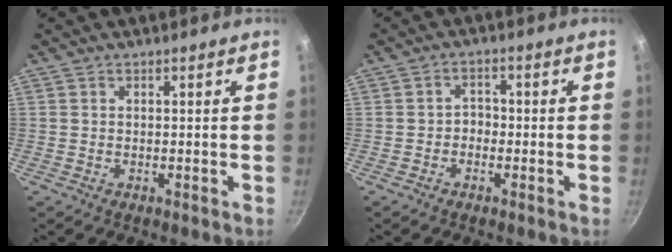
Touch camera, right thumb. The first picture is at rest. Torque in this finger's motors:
{"motor_torque": [-0.11, 0.13, -0.02, 0.20, 0.03]}